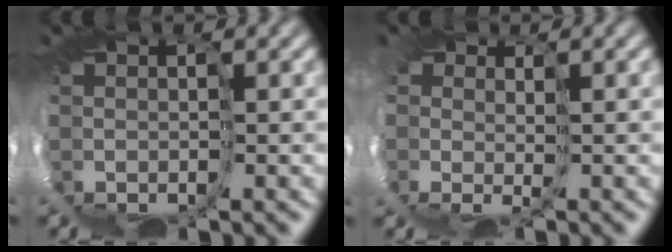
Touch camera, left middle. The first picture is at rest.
{"total": 4.8, "force": [0.5, 3.6, 3.1], "torque": [-0.041, 0.001, 0.000]}